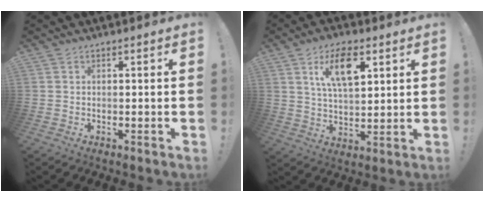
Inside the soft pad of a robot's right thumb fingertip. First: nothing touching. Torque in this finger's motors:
{"motor_torque": [1.07, 1.34, 0.20, 0.17, 0.05]}